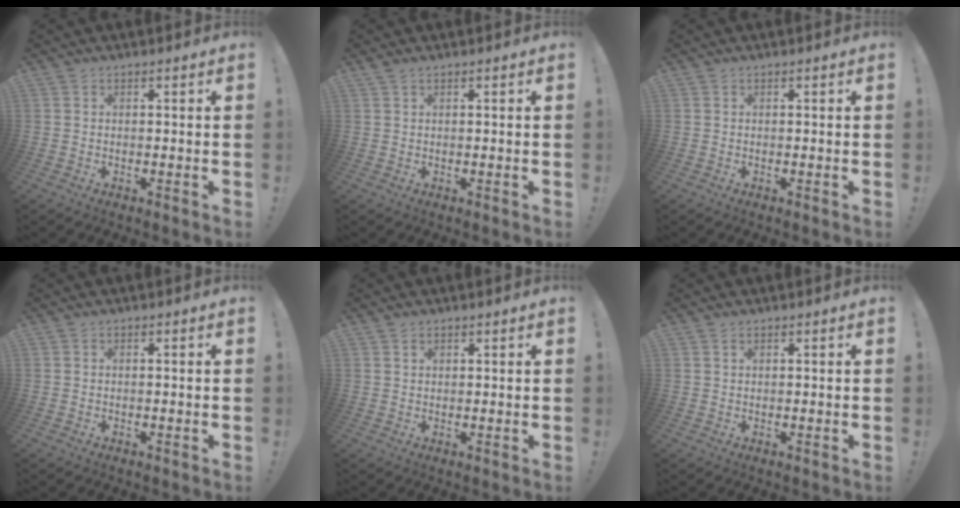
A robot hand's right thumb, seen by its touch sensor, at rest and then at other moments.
{"total": 0.9, "force": [0.7, 0.2, 0.5], "torque": [-0.018, 0.003, 0.015]}
{"total": 0.0}
{"total": 0.0}
{"total": 1.2, "force": [1.0, 0.7, 0.4], "torque": [-0.007, -0.002, 0.020]}
{"total": 0.8, "force": [0.6, 0.4, 0.5], "torque": [-0.009, 0.001, 0.010]}